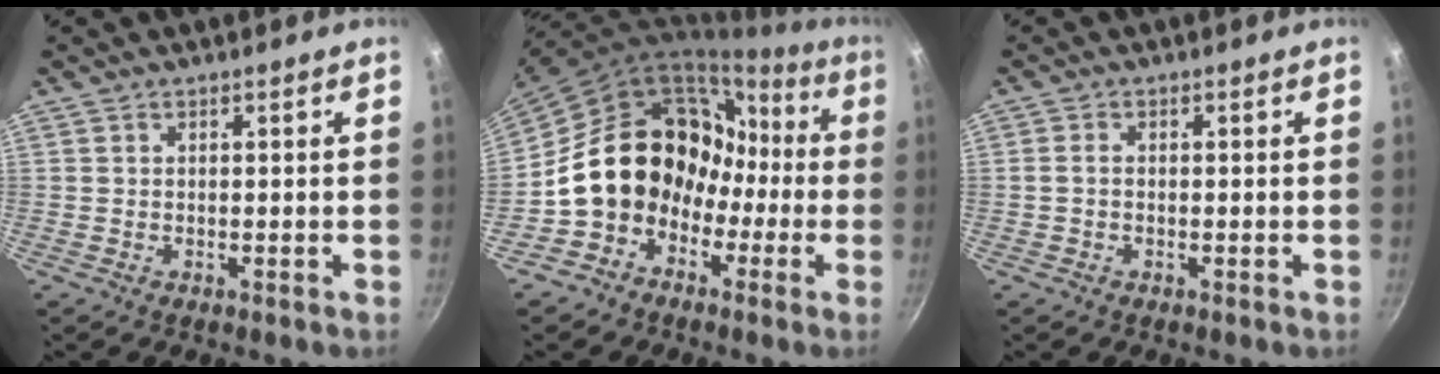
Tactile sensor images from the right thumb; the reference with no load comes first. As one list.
[{"total": 17.6, "force": [-2.8, 14.7, 9.2], "torque": [-0.103, 0.078, -0.040]}, {"total": 1.3, "force": [-0.2, 0.9, 0.9], "torque": [-0.017, 0.008, -0.005]}]